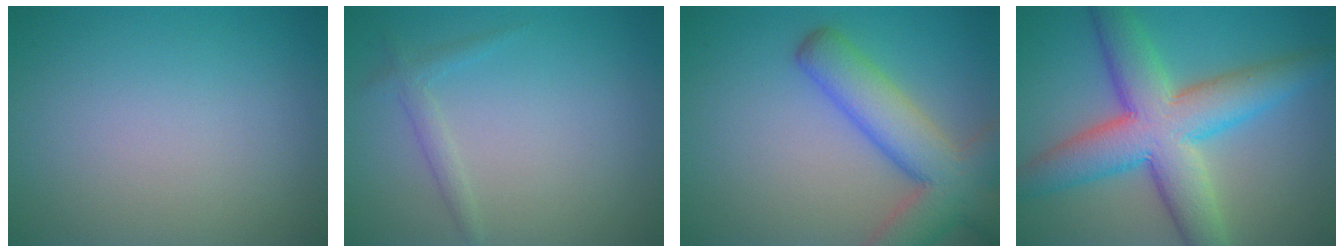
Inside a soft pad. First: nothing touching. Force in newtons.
{"total": 1.4, "press": 1.4, "slide": 0.0}
{"total": 7.6, "press": 7.6, "slide": 0.5}
{"total": 9.7, "press": 9.7, "slide": 0.3}